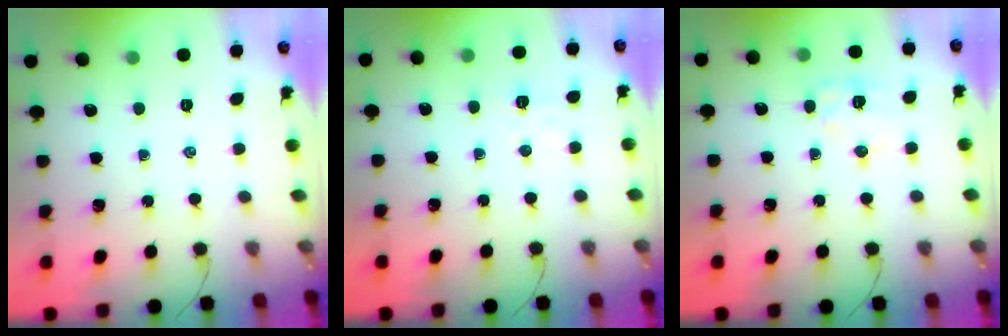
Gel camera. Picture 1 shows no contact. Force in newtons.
{"total": 4.7, "press": 4.6, "slide": 1.2}
{"total": 7.8, "press": 7.7, "slide": 0.8}